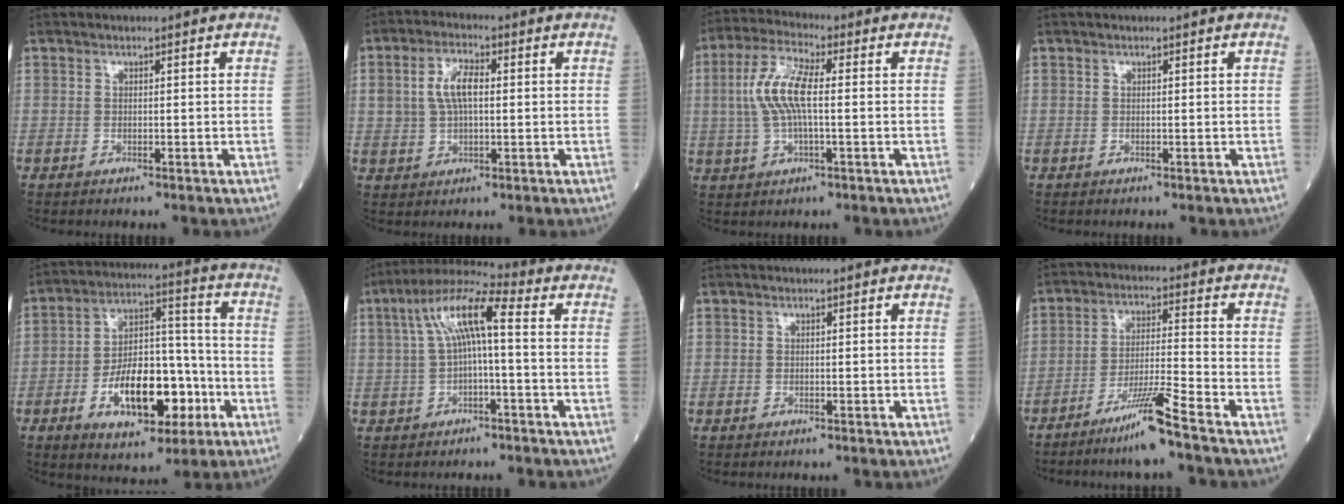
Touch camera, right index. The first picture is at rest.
{"total": 5.8, "force": [0.9, 2.6, 5.1], "torque": [-0.105, 0.012, 0.020]}
{"total": 8.5, "force": [0.6, 2.0, 8.2], "torque": [-0.182, 0.014, 0.010]}
{"total": 0.0}
{"total": 15.0, "force": [-5.3, 6.7, 12.3], "torque": [-0.212, 0.017, -0.081]}
{"total": 9.1, "force": [1.2, 1.4, 8.9], "torque": [-0.169, 0.038, 0.018]}
{"total": 0.0}
{"total": 8.3, "force": [-5.9, -1.1, 5.7], "torque": [-0.102, -0.024, -0.116]}